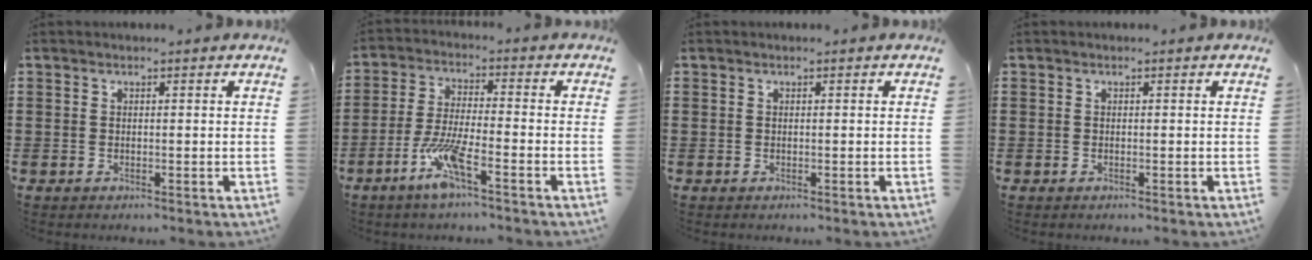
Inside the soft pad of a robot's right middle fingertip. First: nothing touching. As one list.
[{"total": 7.5, "force": [-4.2, 1.2, 6.1], "torque": [-0.138, -0.010, -0.080]}, {"total": 0.0}, {"total": 0.0}]